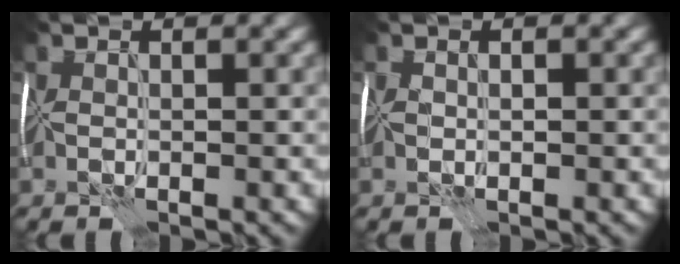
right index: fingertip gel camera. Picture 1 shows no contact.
{"total": 0.9, "force": [0.0, 0.5, 0.7], "torque": [-0.013, 0.004, 0.000]}